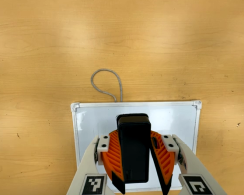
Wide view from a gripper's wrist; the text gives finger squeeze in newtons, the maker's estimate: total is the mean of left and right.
{"total": 9.6, "left": 9.8, "right": 9.5}